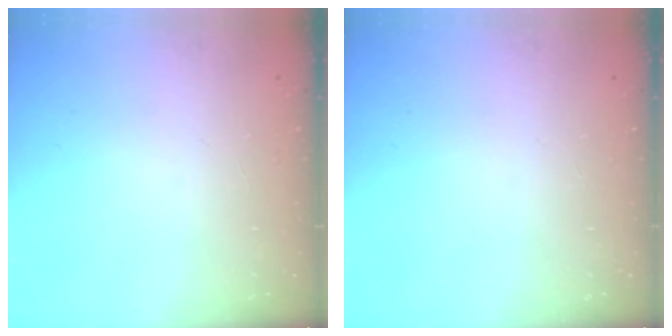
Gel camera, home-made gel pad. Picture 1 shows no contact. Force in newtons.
{"total": 0.0}